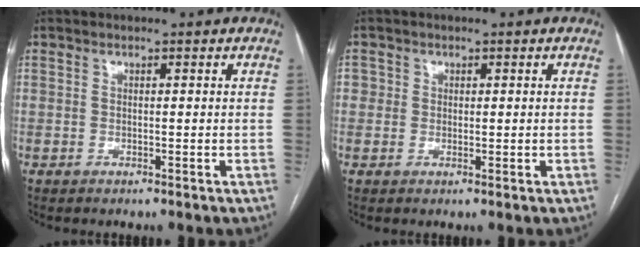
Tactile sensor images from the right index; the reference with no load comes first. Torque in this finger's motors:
{"motor_torque": [-0.17, 0.12, -0.02, 0.00]}